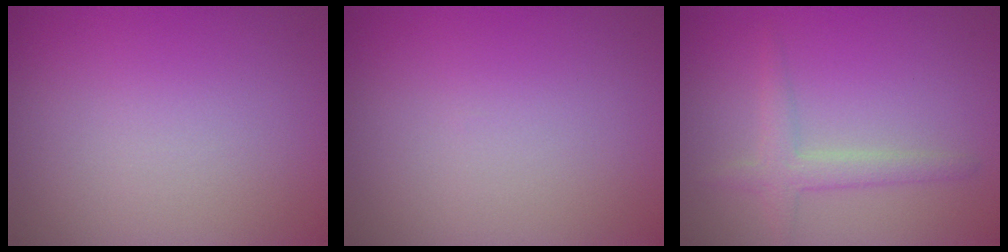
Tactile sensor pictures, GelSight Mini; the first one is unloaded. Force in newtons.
{"total": 0.0}
{"total": 2.2, "press": 2.2, "slide": 0.1}